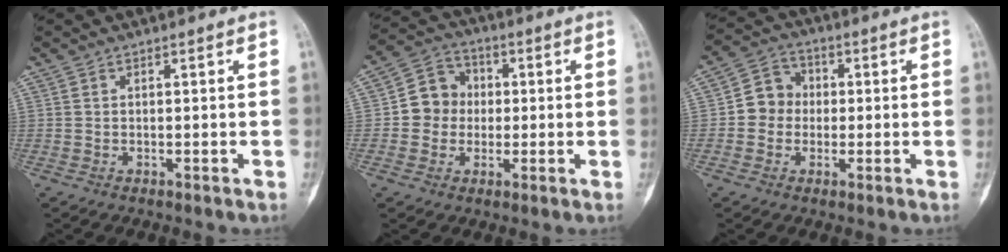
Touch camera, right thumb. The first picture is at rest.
{"total": 8.1, "force": [-0.3, 7.5, 3.0], "torque": [-0.011, 0.021, -0.018]}
{"total": 6.6, "force": [-0.4, 6.0, 2.6], "torque": [-0.011, 0.019, -0.022]}